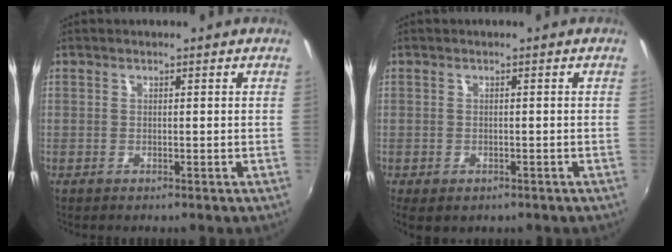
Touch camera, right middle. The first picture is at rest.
{"total": 3.5, "force": [-1.9, 2.2, 1.9], "torque": [-0.038, -0.018, -0.024]}